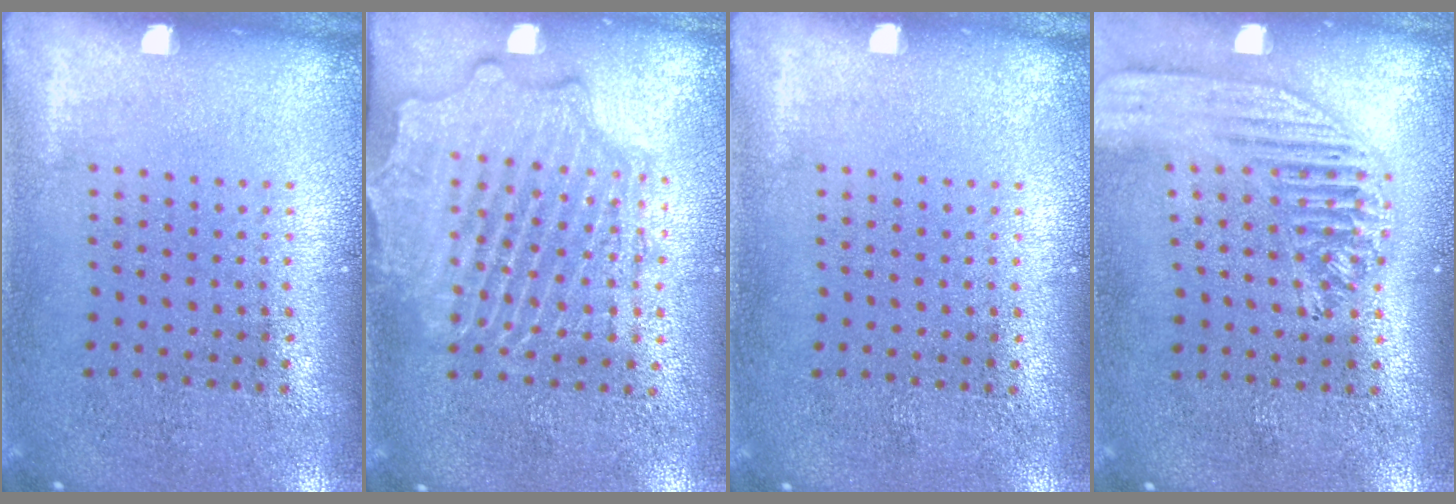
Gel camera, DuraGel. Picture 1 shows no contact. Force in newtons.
{"total": 2.3, "press": 2.2, "slide": 0.5}
{"total": 0.0}
{"total": 1.7, "press": 1.5, "slide": 0.7}